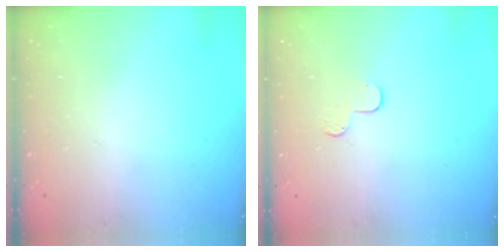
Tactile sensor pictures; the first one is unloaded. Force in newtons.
{"total": 4.5, "press": 4.5, "slide": 0.4}